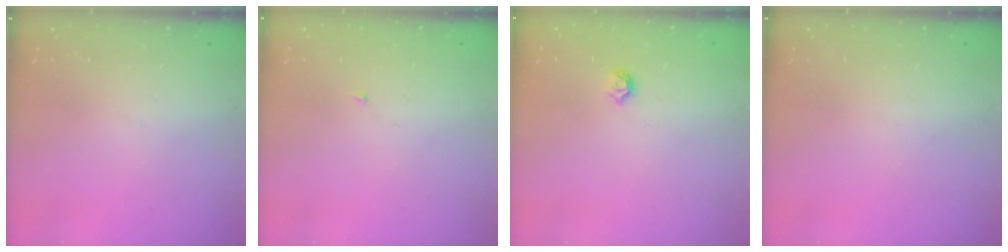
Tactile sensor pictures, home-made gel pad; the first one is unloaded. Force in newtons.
{"total": 1.4, "press": 1.3, "slide": 0.1}
{"total": 4.8, "press": 4.7, "slide": 1.0}
{"total": 0.0}